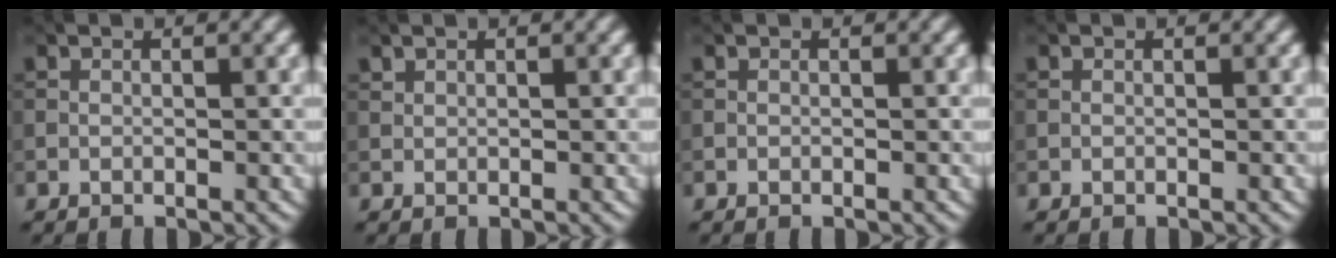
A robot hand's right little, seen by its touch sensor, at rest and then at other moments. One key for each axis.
{"total": 0.5, "fx": 0.4, "fy": 0.3, "fz": 0.2, "tx": -0.007, "ty": 0.002, "tz": 0.007}
{"total": 0.0}
{"total": 0.0}